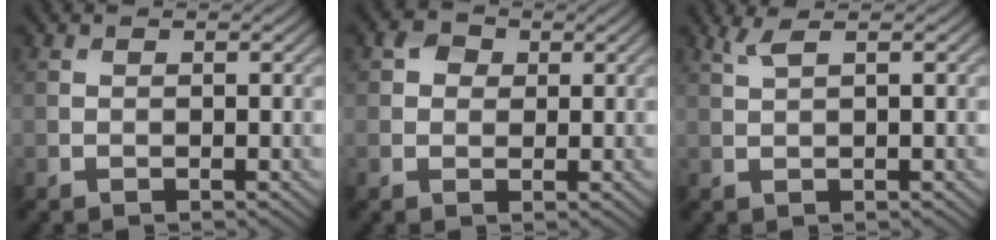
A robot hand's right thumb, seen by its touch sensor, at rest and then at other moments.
{"total": 2.4, "force": [0.7, 2.0, 1.1], "torque": [-0.018, 0.003, 0.007]}
{"total": 1.9, "force": [1.1, 0.3, 1.6], "torque": [-0.039, 0.007, 0.023]}